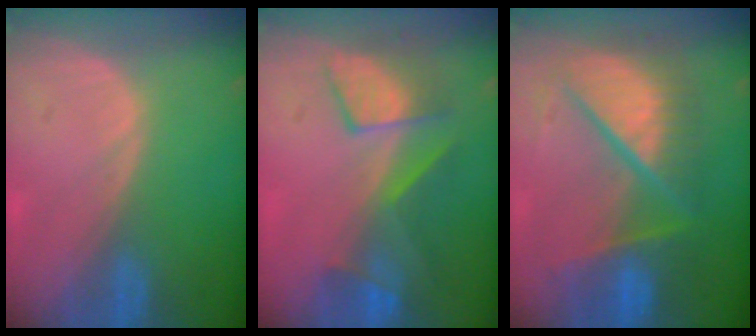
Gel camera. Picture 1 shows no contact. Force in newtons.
{"total": 8.1, "press": 7.6, "slide": 2.7}
{"total": 10.7, "press": 10.6, "slide": 1.4}